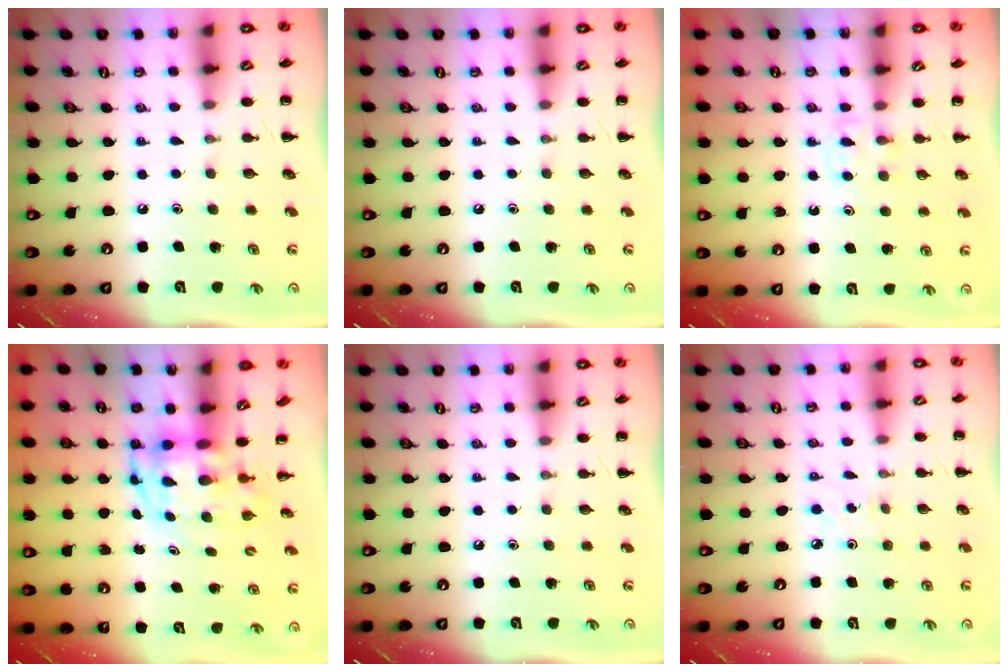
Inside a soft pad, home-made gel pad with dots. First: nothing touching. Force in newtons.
{"total": 0.0}
{"total": 3.8, "press": 3.5, "slide": 1.3}
{"total": 3.6, "press": 3.5, "slide": 0.8}
{"total": 0.0}
{"total": 2.1, "press": 2.0, "slide": 0.7}